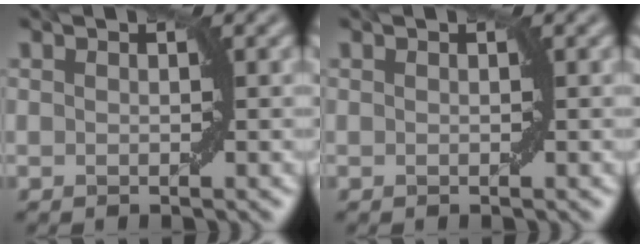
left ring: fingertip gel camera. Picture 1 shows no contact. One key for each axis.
{"total": 0.0}